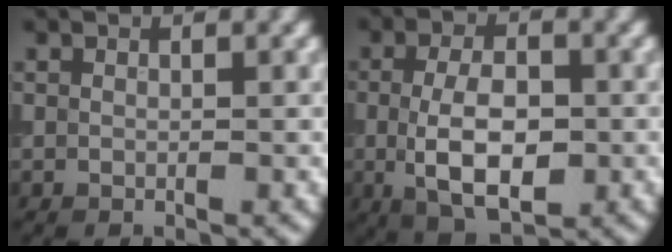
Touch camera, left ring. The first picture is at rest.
{"total": 6.5, "force": [-0.6, 3.2, 5.6], "torque": [-0.104, -0.005, -0.011]}